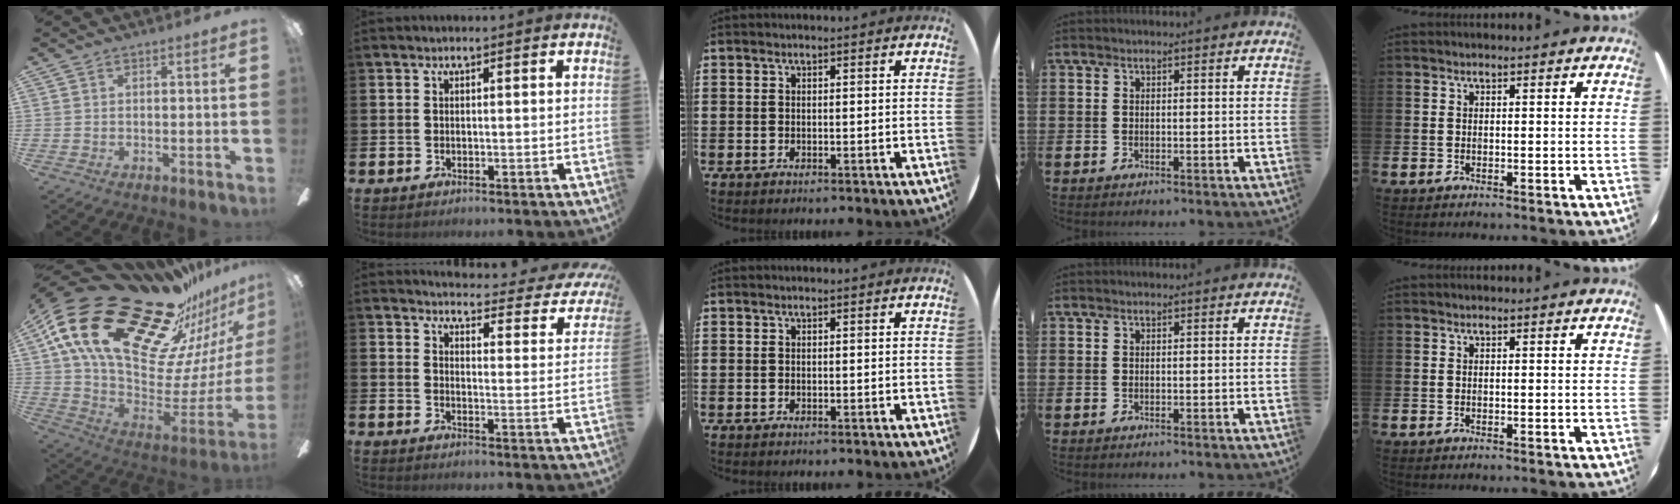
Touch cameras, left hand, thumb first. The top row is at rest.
{"thumb": {"total": 31.2, "force": [21.3, 13.9, 18.0], "torque": [-0.271, -0.187, 0.416]}, "index": {"total": 3.1, "force": [2.9, 0.8, 0.7], "torque": [-0.026, -0.032, 0.042]}}